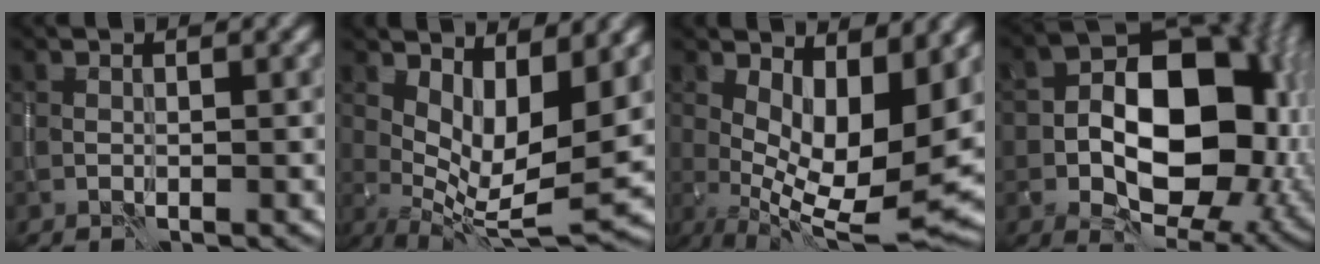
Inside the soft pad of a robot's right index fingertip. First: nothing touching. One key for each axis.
{"total": 7.5, "fx": 1.9, "fy": 2.7, "fz": 6.7, "tx": -0.120, "ty": -0.015, "tz": 0.041}
{"total": 9.7, "fx": 1.5, "fy": 3.7, "fz": 8.9, "tx": -0.152, "ty": -0.012, "tz": 0.027}
{"total": 13.9, "fx": -1.0, "fy": 9.3, "fz": 10.4, "tx": -0.127, "ty": 0.012, "tz": -0.024}